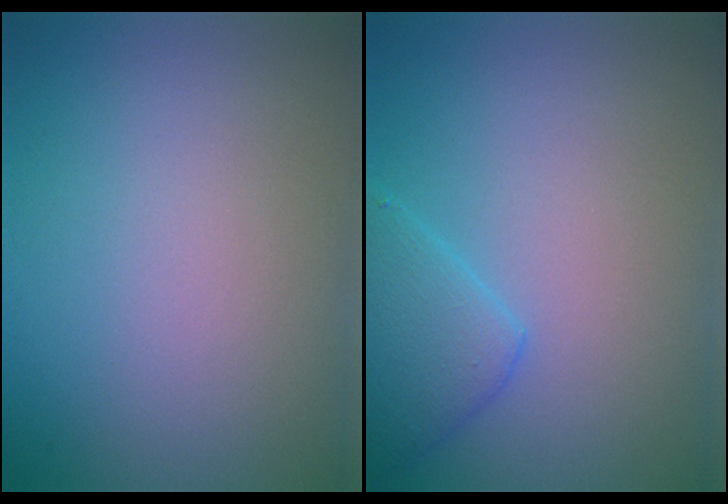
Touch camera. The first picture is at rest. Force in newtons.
{"total": 3.1, "press": 3.1, "slide": 0.2}